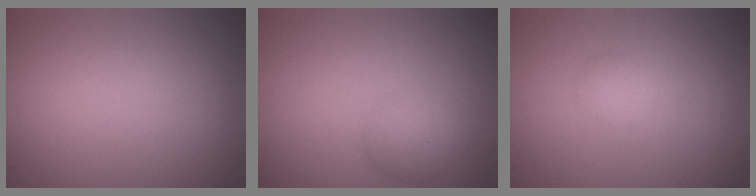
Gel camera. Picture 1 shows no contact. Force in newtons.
{"total": 2.0, "press": 2.0, "slide": 0.1}
{"total": 1.1, "press": 1.1, "slide": 0.1}